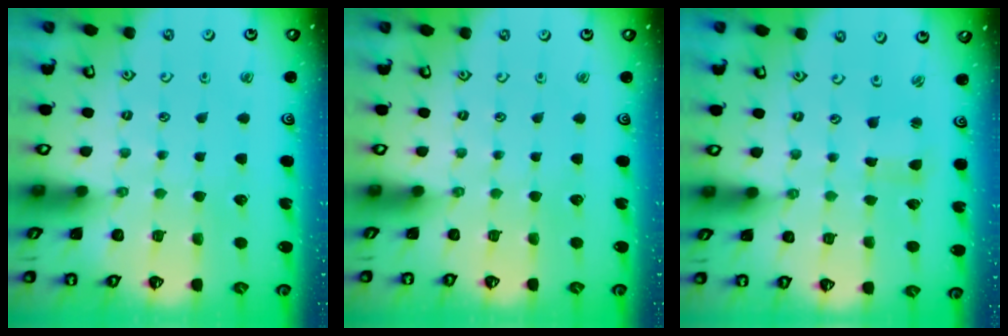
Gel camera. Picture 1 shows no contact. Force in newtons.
{"total": 0.0}
{"total": 0.9, "press": 0.9, "slide": 0.1}